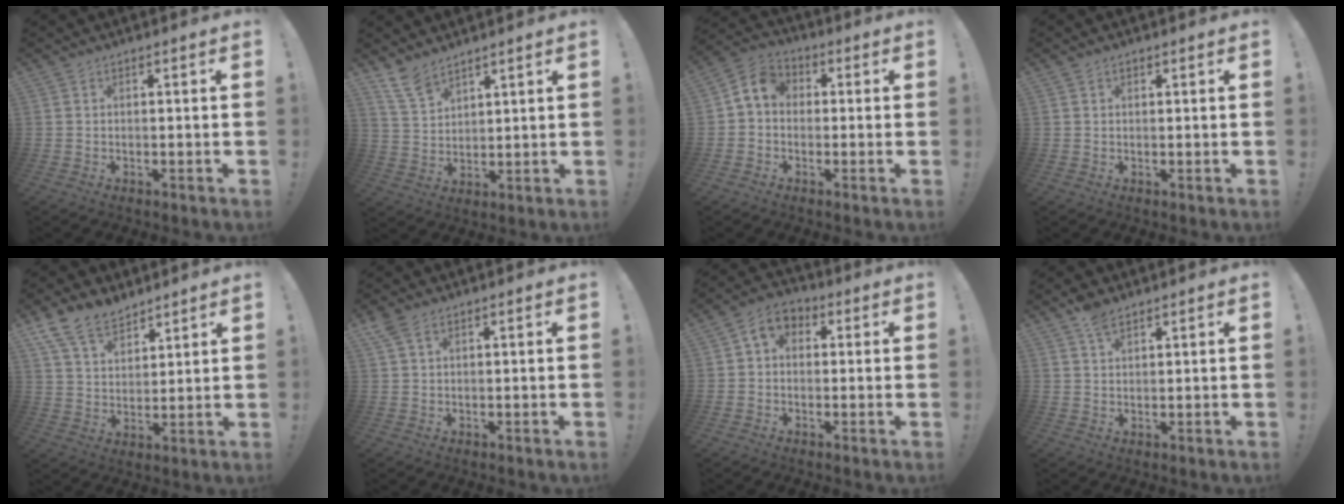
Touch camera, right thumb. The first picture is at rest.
{"total": 8.4, "force": [6.9, 3.7, 3.0], "torque": [-0.060, -0.046, 0.135]}
{"total": 6.5, "force": [-0.1, 5.2, 3.9], "torque": [-0.074, 0.017, 0.000]}
{"total": 0.8, "force": [0.6, 0.5, 0.1], "torque": [0.004, -0.001, 0.010]}
{"total": 11.7, "force": [9.0, 6.0, 4.4], "torque": [-0.088, -0.050, 0.176]}
{"total": 3.5, "force": [2.0, 1.9, 2.2], "torque": [-0.047, 0.000, 0.039]}
{"total": 6.0, "force": [0.8, 4.7, 3.6], "torque": [-0.056, 0.007, 0.021]}
{"total": 4.3, "force": [2.9, 2.1, 2.4], "torque": [-0.037, -0.014, 0.053]}